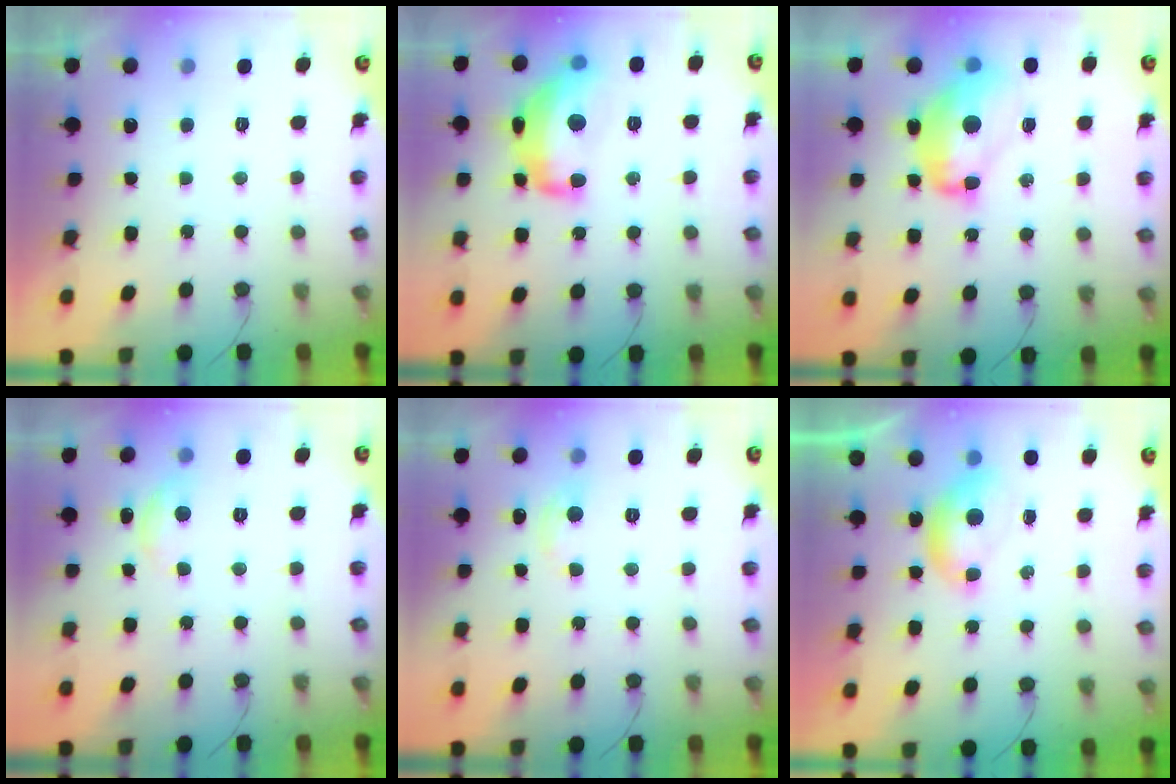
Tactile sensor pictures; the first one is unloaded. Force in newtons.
{"total": 15.6, "press": 15.5, "slide": 1.0}
{"total": 13.9, "press": 13.8, "slide": 1.4}
{"total": 5.1, "press": 5.0, "slide": 0.2}
{"total": 4.3, "press": 4.3, "slide": 0.6}
{"total": 5.6, "press": 5.6, "slide": 0.7}